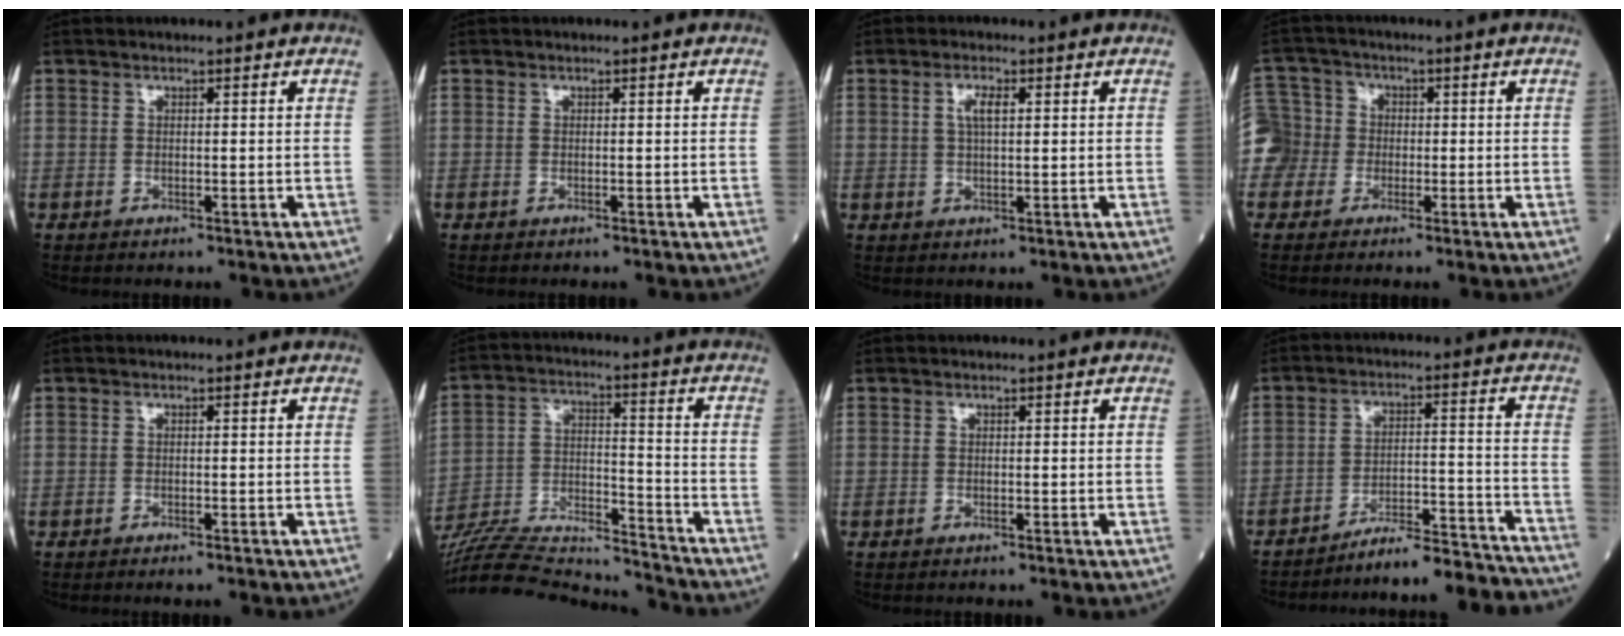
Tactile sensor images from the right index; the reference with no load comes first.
{"total": 0.0}
{"total": 2.8, "force": [0.9, 0.7, 2.5], "torque": [-0.055, 0.003, 0.020]}
{"total": 7.7, "force": [-1.9, 7.5, 0.5], "torque": [-0.028, 0.034, -0.035]}
{"total": 1.4, "force": [-1.2, 0.1, 0.7], "torque": [-0.013, -0.003, -0.013]}
{"total": 21.8, "force": [-20.9, 1.6, 6.1], "torque": [-0.146, -0.004, -0.337]}
{"total": 0.0}
{"total": 13.8, "force": [-13.6, -0.2, 2.5], "torque": [-0.017, 0.027, -0.192]}